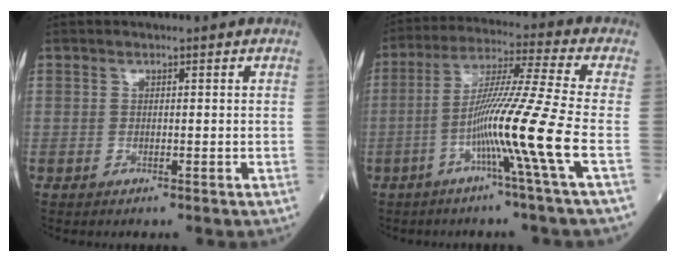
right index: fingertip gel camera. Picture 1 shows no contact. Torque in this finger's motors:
{"motor_torque": [1.75, -0.38, 0.90, 0.21]}